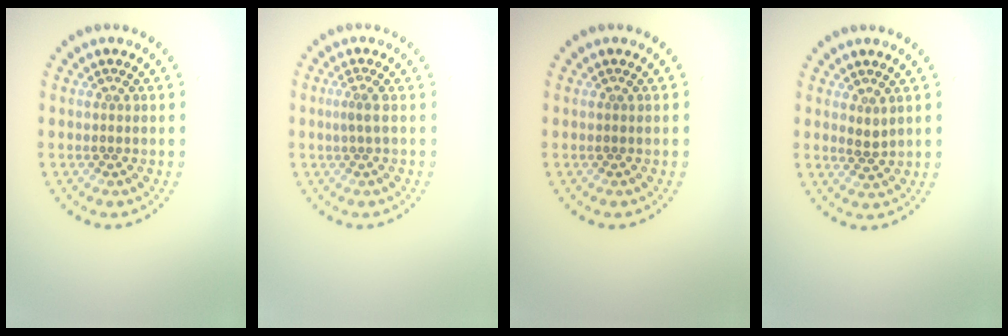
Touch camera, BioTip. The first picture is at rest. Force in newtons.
{"total": 1.0, "press": 0.4, "slide": 0.9}
{"total": 0.0}
{"total": 1.1, "press": 0.9, "slide": 0.6}